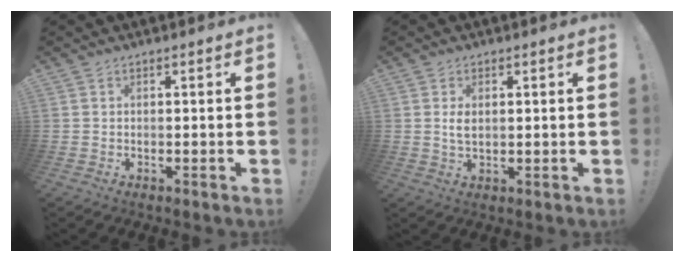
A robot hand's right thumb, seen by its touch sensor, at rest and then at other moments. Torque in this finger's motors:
{"motor_torque": [-0.46, 0.23, 0.05, 0.44, 0.04]}